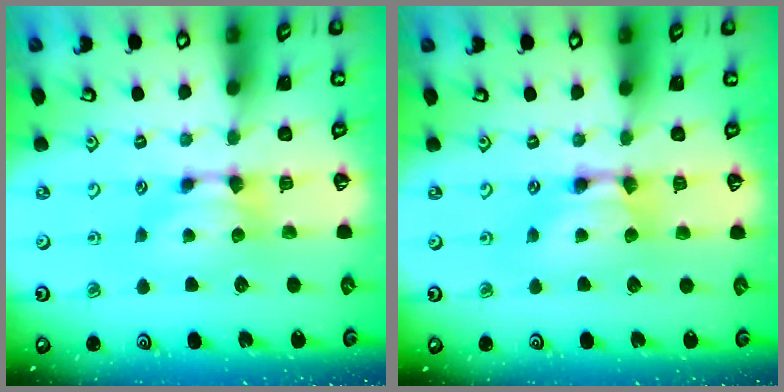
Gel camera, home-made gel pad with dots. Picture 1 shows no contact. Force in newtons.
{"total": 2.0, "press": 2.0, "slide": 0.1}